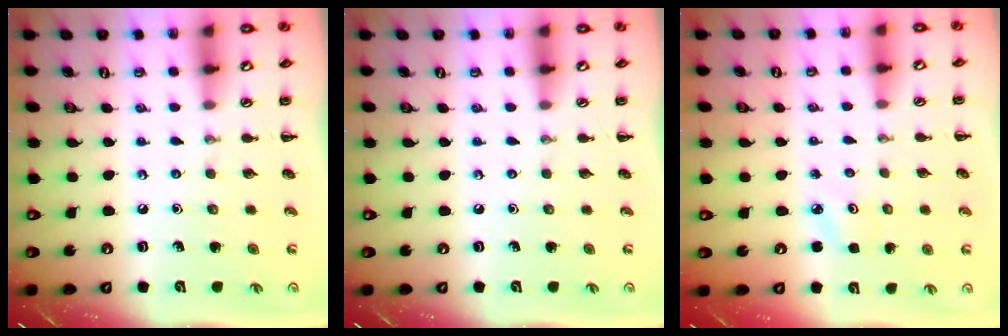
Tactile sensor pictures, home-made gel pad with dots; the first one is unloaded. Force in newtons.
{"total": 0.0}
{"total": 2.3, "press": 2.2, "slide": 0.6}